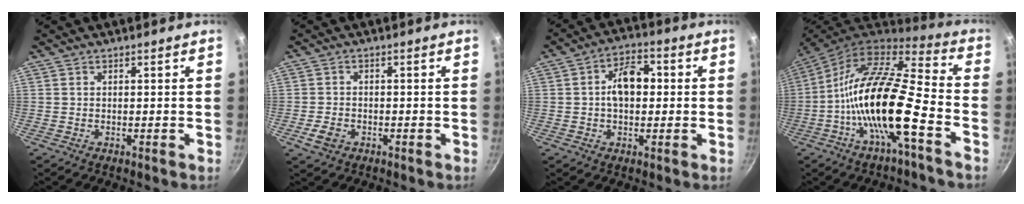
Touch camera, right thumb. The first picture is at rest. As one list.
[{"total": 3.6, "force": [-1.6, 2.5, 1.9], "torque": [-0.035, 0.012, -0.029]}, {"total": 8.3, "force": [0.6, 5.4, 6.4], "torque": [-0.069, 0.021, -0.001]}, {"total": 19.7, "force": [-6.3, 5.8, 17.8], "torque": [-0.314, 0.050, -0.136]}]